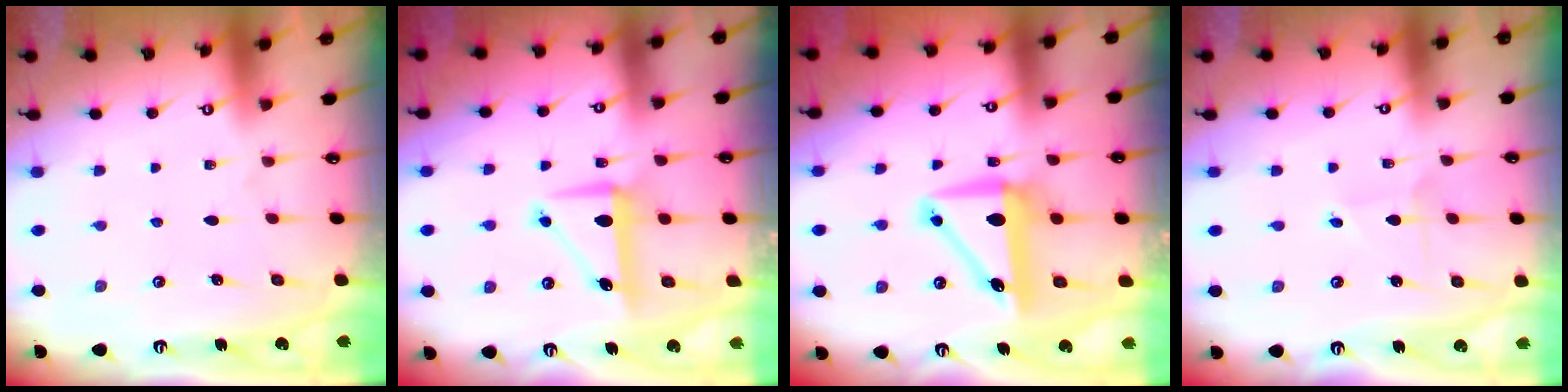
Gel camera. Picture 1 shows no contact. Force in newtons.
{"total": 8.6, "press": 8.6, "slide": 0.2}
{"total": 9.4, "press": 9.2, "slide": 2.2}
{"total": 2.7, "press": 2.7, "slide": 0.3}